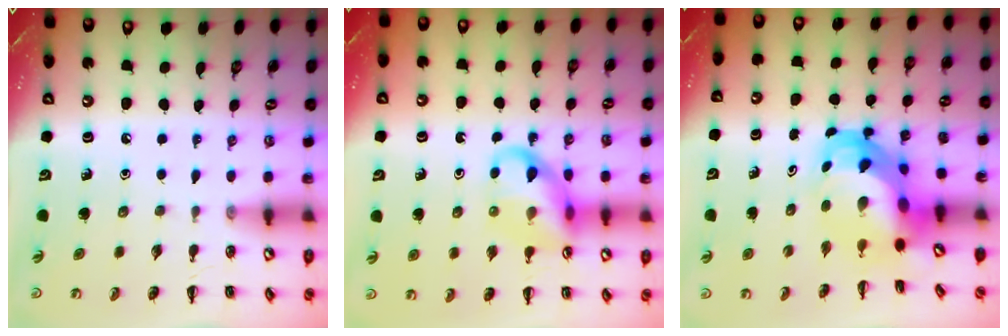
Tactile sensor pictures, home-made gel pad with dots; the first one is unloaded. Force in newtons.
{"total": 12.6, "press": 12.4, "slide": 1.9}
{"total": 6.2, "press": 6.0, "slide": 1.7}